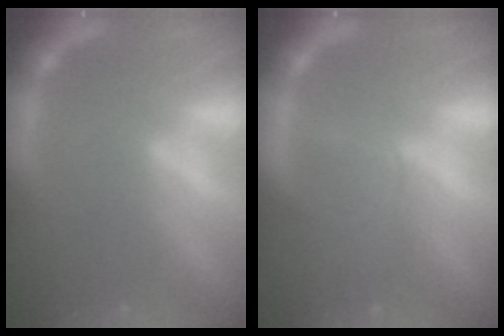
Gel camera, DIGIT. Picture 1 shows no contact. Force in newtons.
{"total": 4.0}